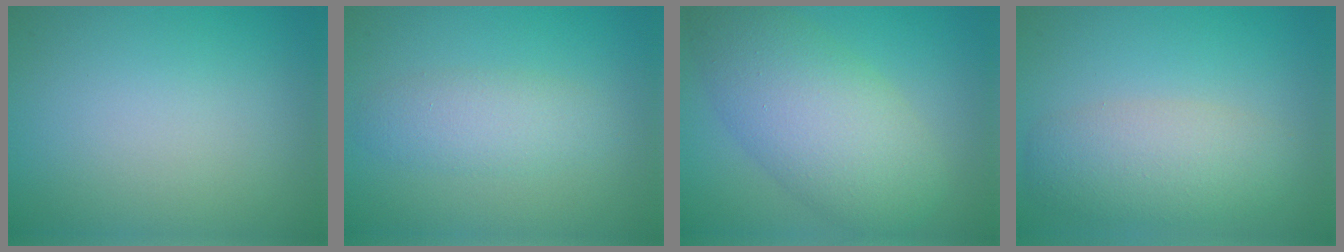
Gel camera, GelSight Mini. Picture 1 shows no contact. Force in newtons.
{"total": 2.7, "press": 2.7, "slide": 0.1}
{"total": 7.5, "press": 7.5, "slide": 0.1}
{"total": 4.6, "press": 4.6, "slide": 0.2}